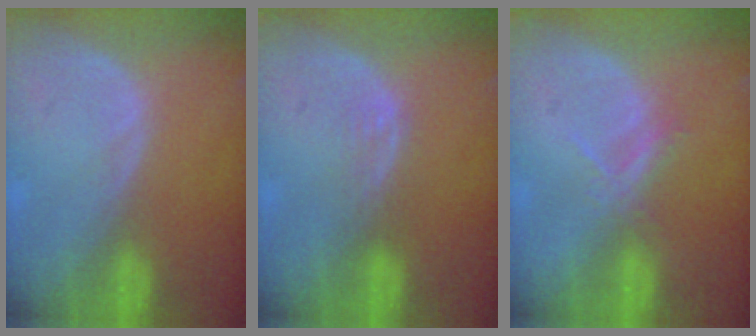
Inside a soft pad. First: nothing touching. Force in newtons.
{"total": 1.9, "press": 1.9, "slide": 0.3}
{"total": 2.6, "press": 2.5, "slide": 0.9}